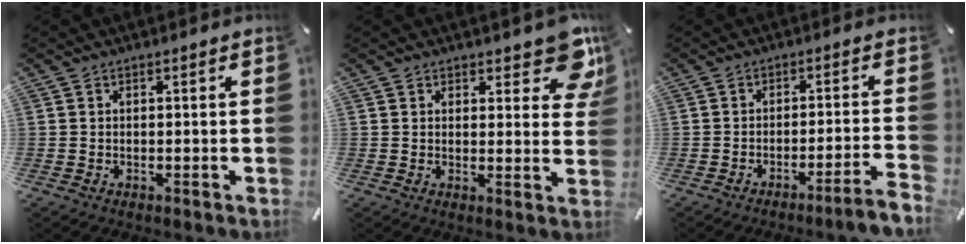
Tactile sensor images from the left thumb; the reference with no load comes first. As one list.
[{"total": 8.5, "force": [5.6, 4.2, 4.8], "torque": [-0.033, -0.042, 0.093]}, {"total": 5.3, "force": [-2.6, -0.3, 4.6], "torque": [-0.072, -0.013, -0.045]}]